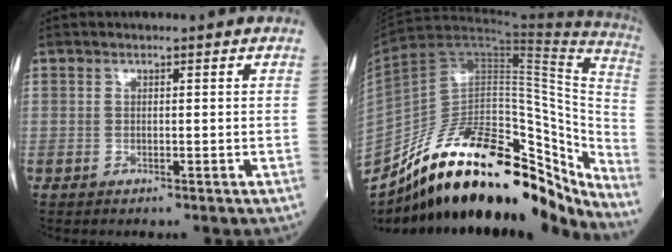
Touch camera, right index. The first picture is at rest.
{"total": 26.1, "force": [-20.2, 8.8, 14.0], "torque": [-0.192, 0.042, -0.313]}